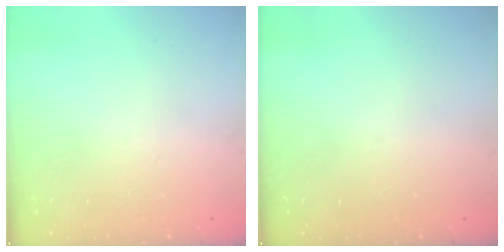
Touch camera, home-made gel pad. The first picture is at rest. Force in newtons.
{"total": 0.0}